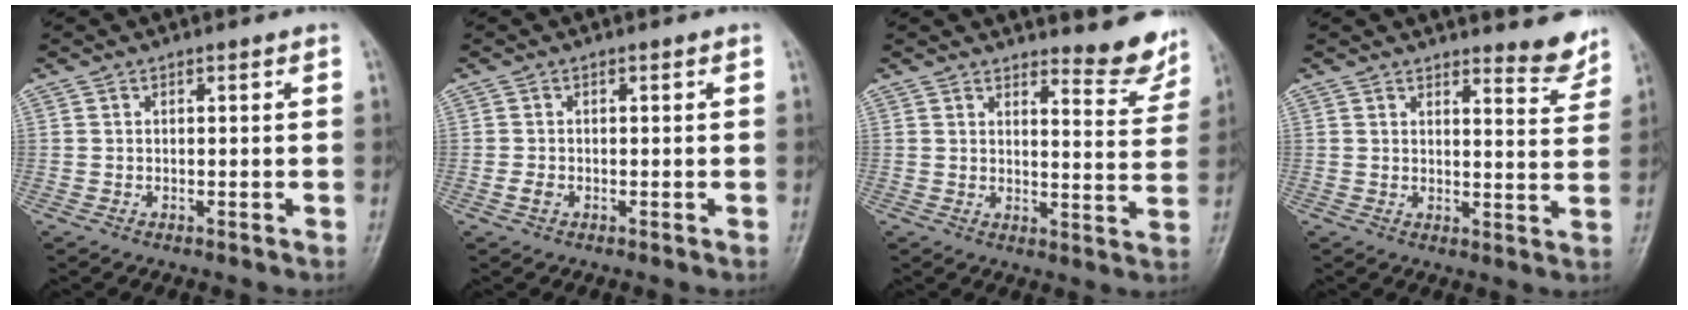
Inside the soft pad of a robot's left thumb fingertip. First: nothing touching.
{"total": 1.2, "force": [-0.4, 0.9, 0.8], "torque": [-0.018, 0.002, -0.009]}
{"total": 8.4, "force": [8.0, 1.8, 2.1], "torque": [-0.001, -0.078, 0.089]}
{"total": 5.7, "force": [5.4, 1.2, 1.6], "torque": [-0.006, -0.053, 0.061]}